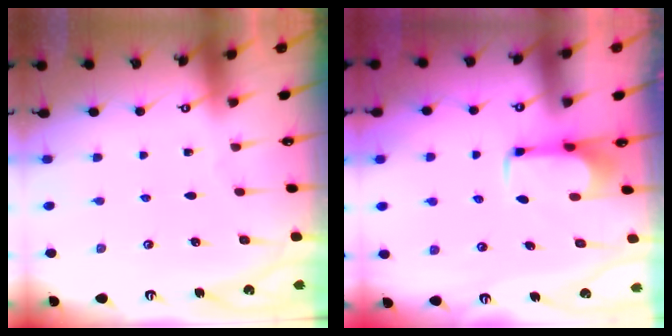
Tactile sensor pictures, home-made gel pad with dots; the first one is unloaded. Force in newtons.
{"total": 1.8, "press": 1.8, "slide": 0.2}